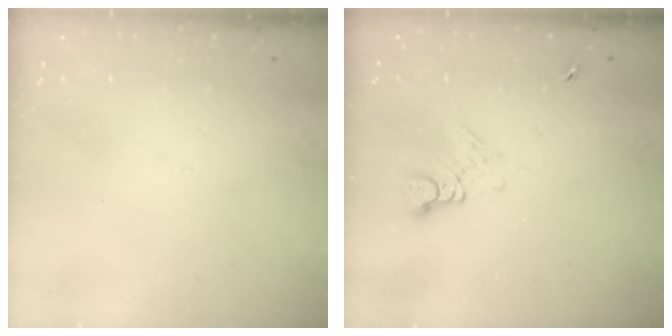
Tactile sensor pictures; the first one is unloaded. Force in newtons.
{"total": 3.8, "press": 3.8, "slide": 0.3}